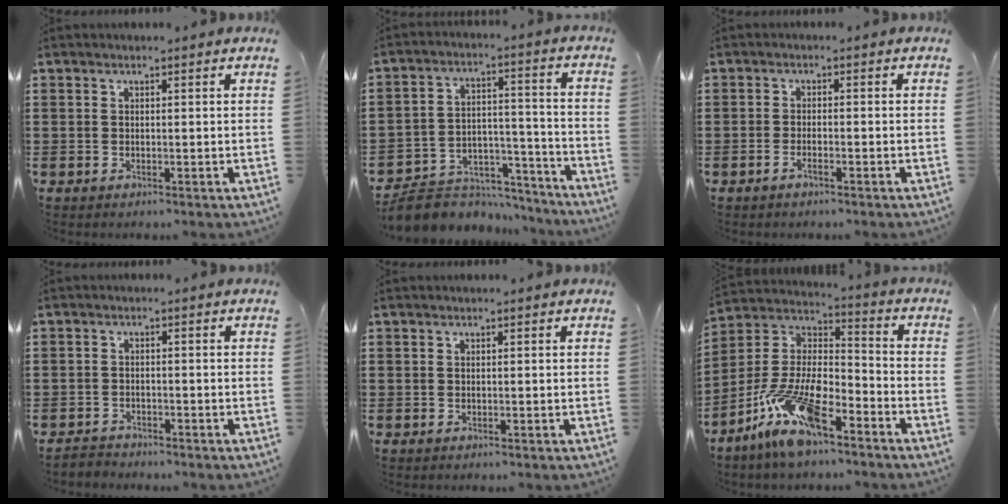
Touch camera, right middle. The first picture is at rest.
{"total": 7.4, "force": [-6.7, 2.7, 1.3], "torque": [-0.028, 0.022, -0.130]}
{"total": 1.5, "force": [-1.0, 0.3, 1.0], "torque": [-0.028, -0.004, -0.020]}
{"total": 1.8, "force": [-1.8, 0.4, -0.2], "torque": [-0.003, -0.001, -0.040]}
{"total": 0.0}
{"total": 14.0, "force": [-9.4, 4.4, 9.5], "torque": [-0.214, 0.015, -0.185]}